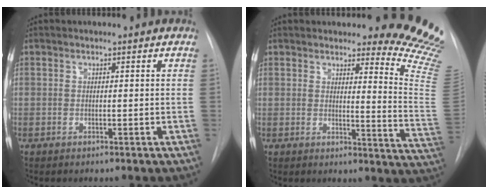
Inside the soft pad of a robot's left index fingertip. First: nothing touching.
{"total": 12.8, "force": [12.1, -0.4, 4.0], "torque": [-0.039, -0.144, 0.113]}